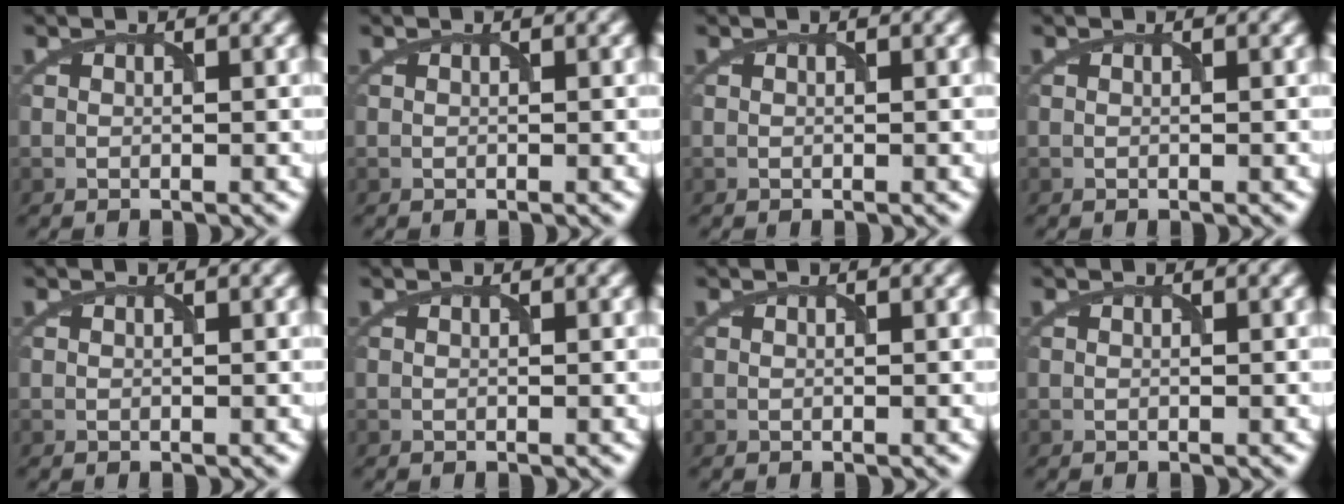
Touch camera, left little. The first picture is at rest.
{"total": 0.0}
{"total": 0.0}
{"total": 0.0}
{"total": 0.0}
{"total": 0.0}
{"total": 0.0}
{"total": 0.0}